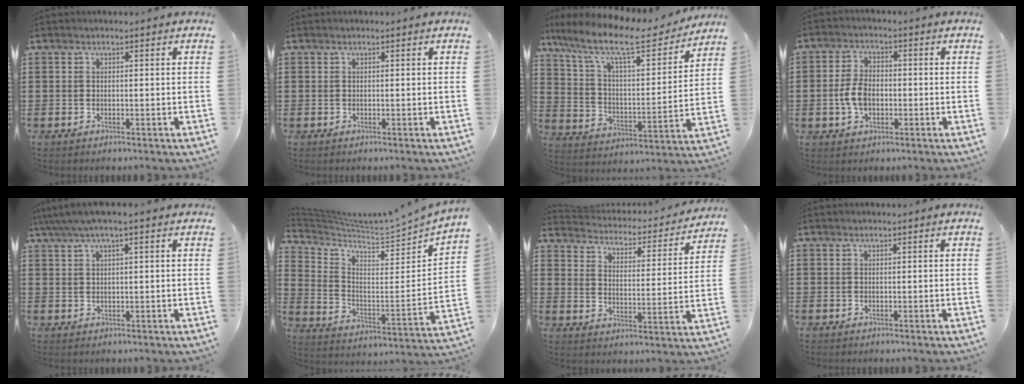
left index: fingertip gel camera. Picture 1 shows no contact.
{"total": 0.0}
{"total": 12.4, "force": [9.8, 2.0, 7.3], "torque": [-0.170, -0.056, 0.164]}
{"total": 5.2, "force": [-0.9, 3.1, 4.1], "torque": [-0.103, -0.003, -0.023]}
{"total": 2.8, "force": [1.4, 0.6, 2.4], "torque": [-0.048, 0.004, 0.024]}
{"total": 4.4, "force": [4.2, -0.2, 1.2], "torque": [-0.051, -0.054, 0.064]}
{"total": 3.0, "force": [3.0, 0.3, 0.2], "torque": [-0.027, -0.028, 0.042]}
{"total": 0.0}